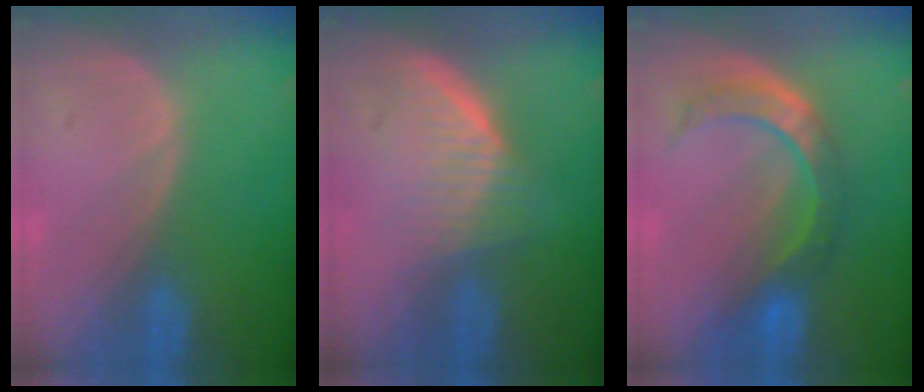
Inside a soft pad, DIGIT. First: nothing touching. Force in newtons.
{"total": 5.8, "press": 5.6, "slide": 1.8}
{"total": 6.8, "press": 6.6, "slide": 1.7}